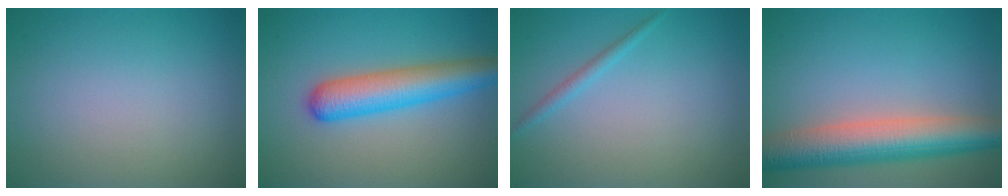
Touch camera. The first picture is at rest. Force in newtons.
{"total": 5.7, "press": 5.7, "slide": 0.2}
{"total": 1.0, "press": 1.0, "slide": 0.1}
{"total": 8.1, "press": 8.1, "slide": 0.4}